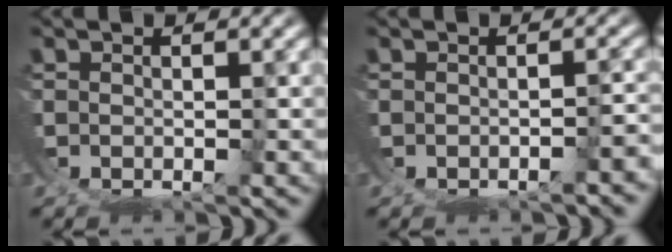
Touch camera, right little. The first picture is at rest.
{"total": 1.2, "force": [-1.1, -0.2, 0.6], "torque": [-0.010, 0.003, -0.017]}